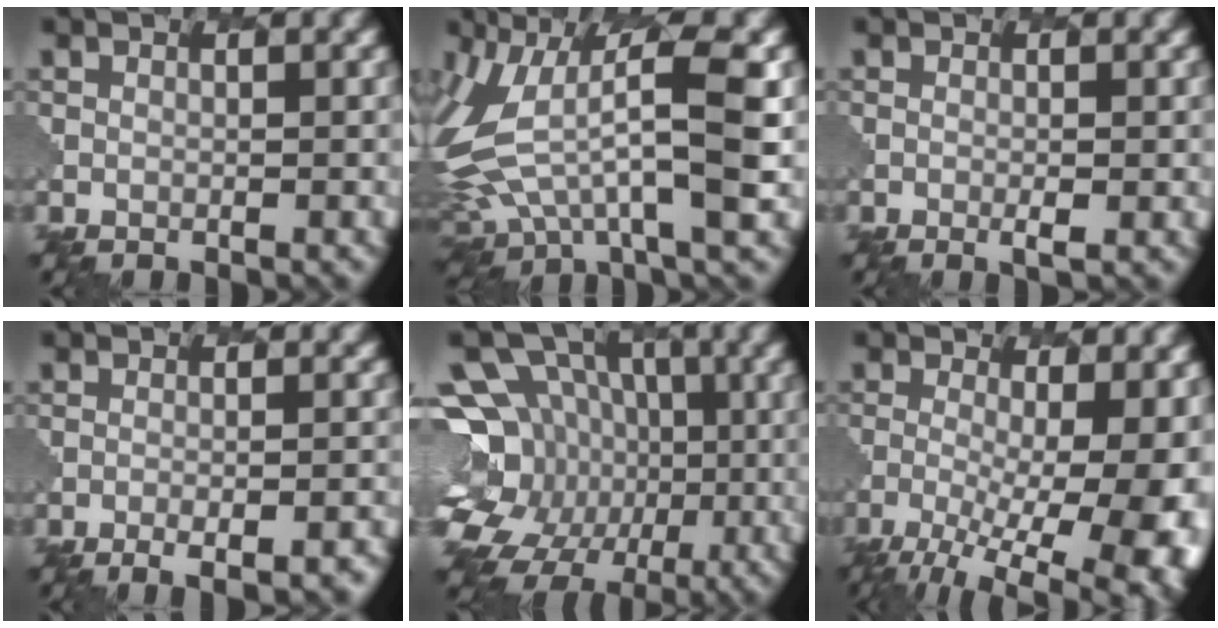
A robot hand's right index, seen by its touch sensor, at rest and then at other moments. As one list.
[{"total": 10.3, "force": [1.0, 4.4, 9.3], "torque": [-0.194, 0.004, 0.010]}, {"total": 1.0, "force": [0.0, 0.2, 1.0], "torque": [-0.016, -0.003, -0.001]}, {"total": 5.8, "force": [-3.7, 2.0, 3.9], "torque": [-0.033, 0.001, -0.039]}, {"total": 17.9, "force": [-1.9, 16.0, 7.8], "torque": [-0.194, 0.007, -0.047]}, {"total": 13.5, "force": [-3.2, 5.7, 11.8], "torque": [-0.174, -0.025, -0.034]}]